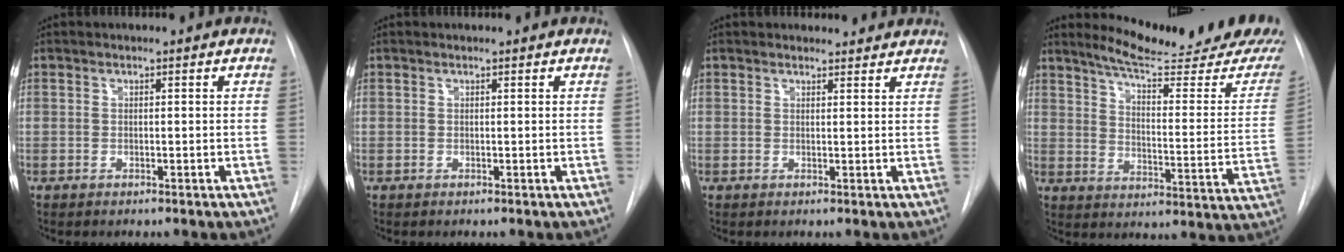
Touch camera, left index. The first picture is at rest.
{"total": 0.6, "force": [0.6, 0.0, 0.1], "torque": [-0.004, 0.008, 0.008]}
{"total": 5.2, "force": [4.9, 1.4, 0.7], "torque": [-0.003, 0.012, 0.050]}
{"total": 21.2, "force": [19.6, 0.9, 8.1], "torque": [-0.108, -0.107, 0.243]}